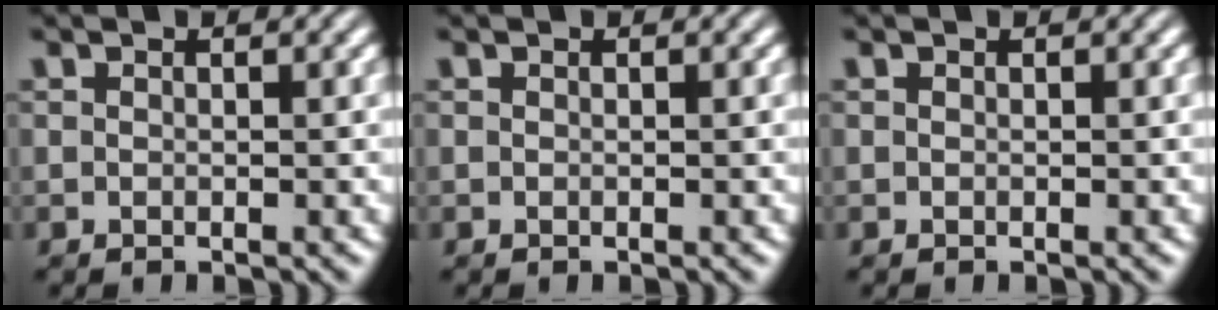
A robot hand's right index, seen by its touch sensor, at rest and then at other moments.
{"total": 0.0}
{"total": 0.0}